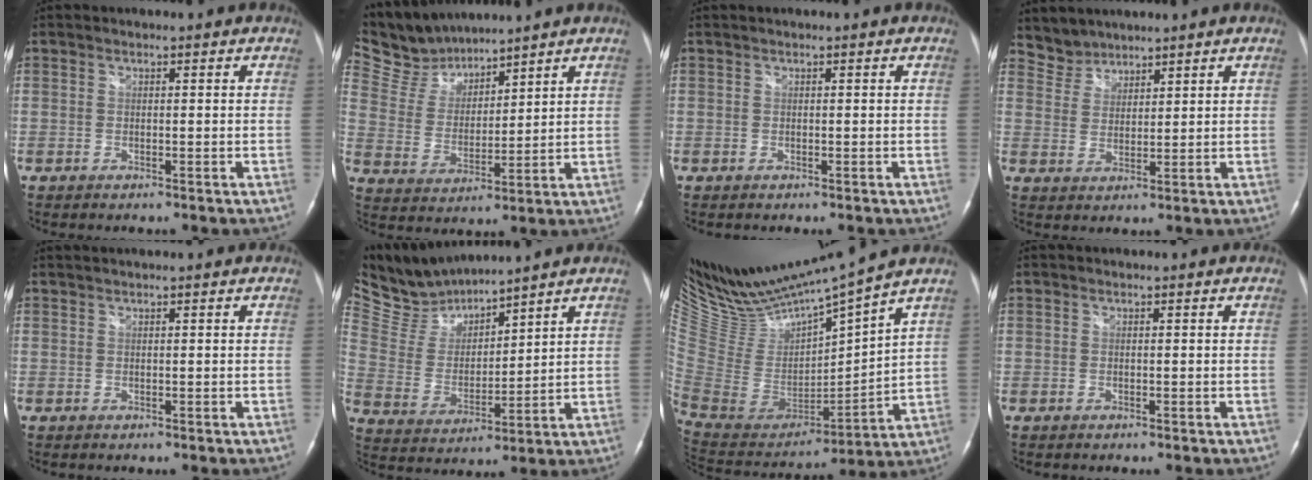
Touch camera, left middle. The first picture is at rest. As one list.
[{"total": 9.0, "force": [8.7, 1.9, 0.9], "torque": [-0.038, 0.014, 0.189]}, {"total": 0.0}, {"total": 3.9, "force": [3.5, 1.5, -0.8], "torque": [0.017, 0.009, 0.070]}, {"total": 0.7, "force": [0.7, -0.1, 0.3], "torque": [-0.008, 0.012, 0.017]}, {"total": 8.9, "force": [8.8, 1.2, 0.8], "torque": [-0.040, 0.009, 0.195]}, {"total": 17.4, "force": [16.0, -0.1, 6.8], "torque": [-0.143, -0.033, 0.320]}, {"total": 0.0}]